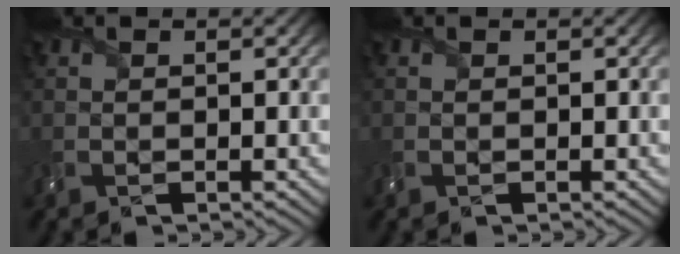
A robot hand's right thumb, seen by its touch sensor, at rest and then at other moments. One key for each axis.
{"total": 0.0}